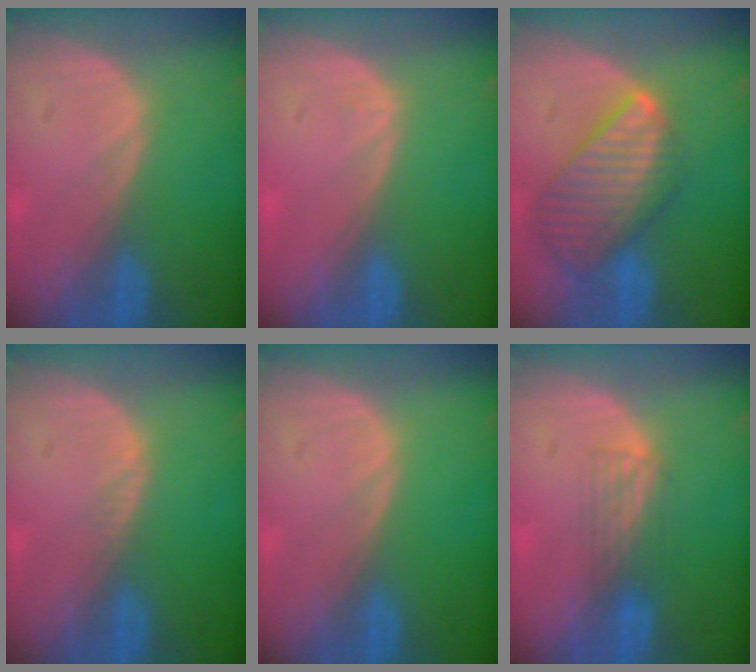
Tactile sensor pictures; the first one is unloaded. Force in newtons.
{"total": 0.5, "press": 0.2, "slide": 0.5}
{"total": 9.8, "press": 8.5, "slide": 4.8}
{"total": 0.5, "press": 0.5, "slide": 0.1}
{"total": 0.0}
{"total": 2.9, "press": 2.6, "slide": 1.2}